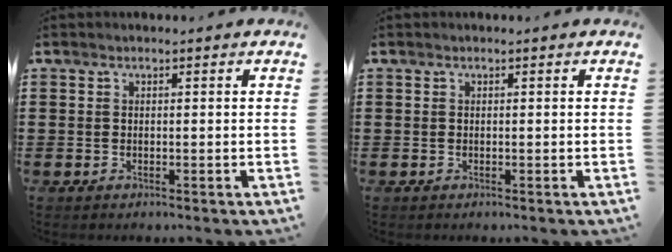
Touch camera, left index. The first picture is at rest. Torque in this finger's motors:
{"motor_torque": [0.00, 0.00, 0.00, 0.00]}